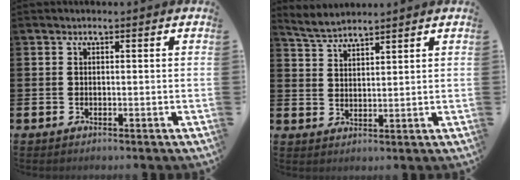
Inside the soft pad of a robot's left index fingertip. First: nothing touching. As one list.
[{"total": 3.6, "force": [3.6, 0.0, 0.2], "torque": [-0.023, -0.013, 0.066]}]